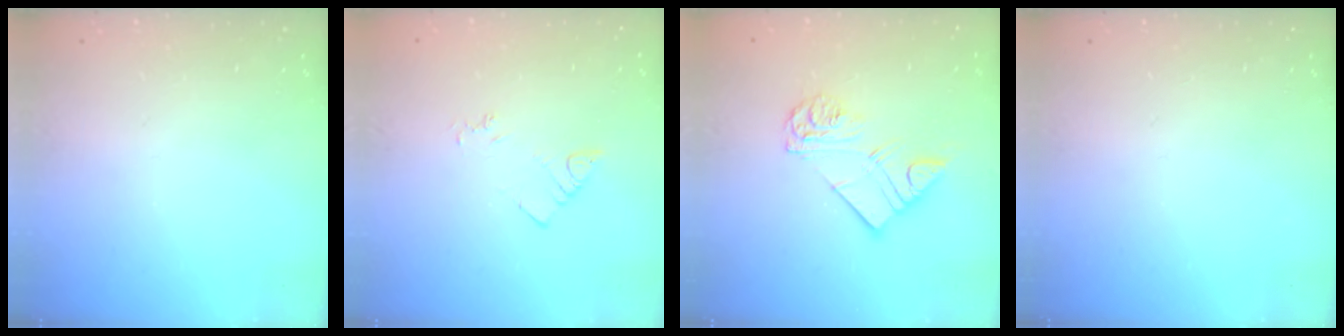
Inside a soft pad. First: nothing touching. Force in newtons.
{"total": 3.2, "press": 3.2, "slide": 0.5}
{"total": 11.1, "press": 11.0, "slide": 1.2}
{"total": 0.0}